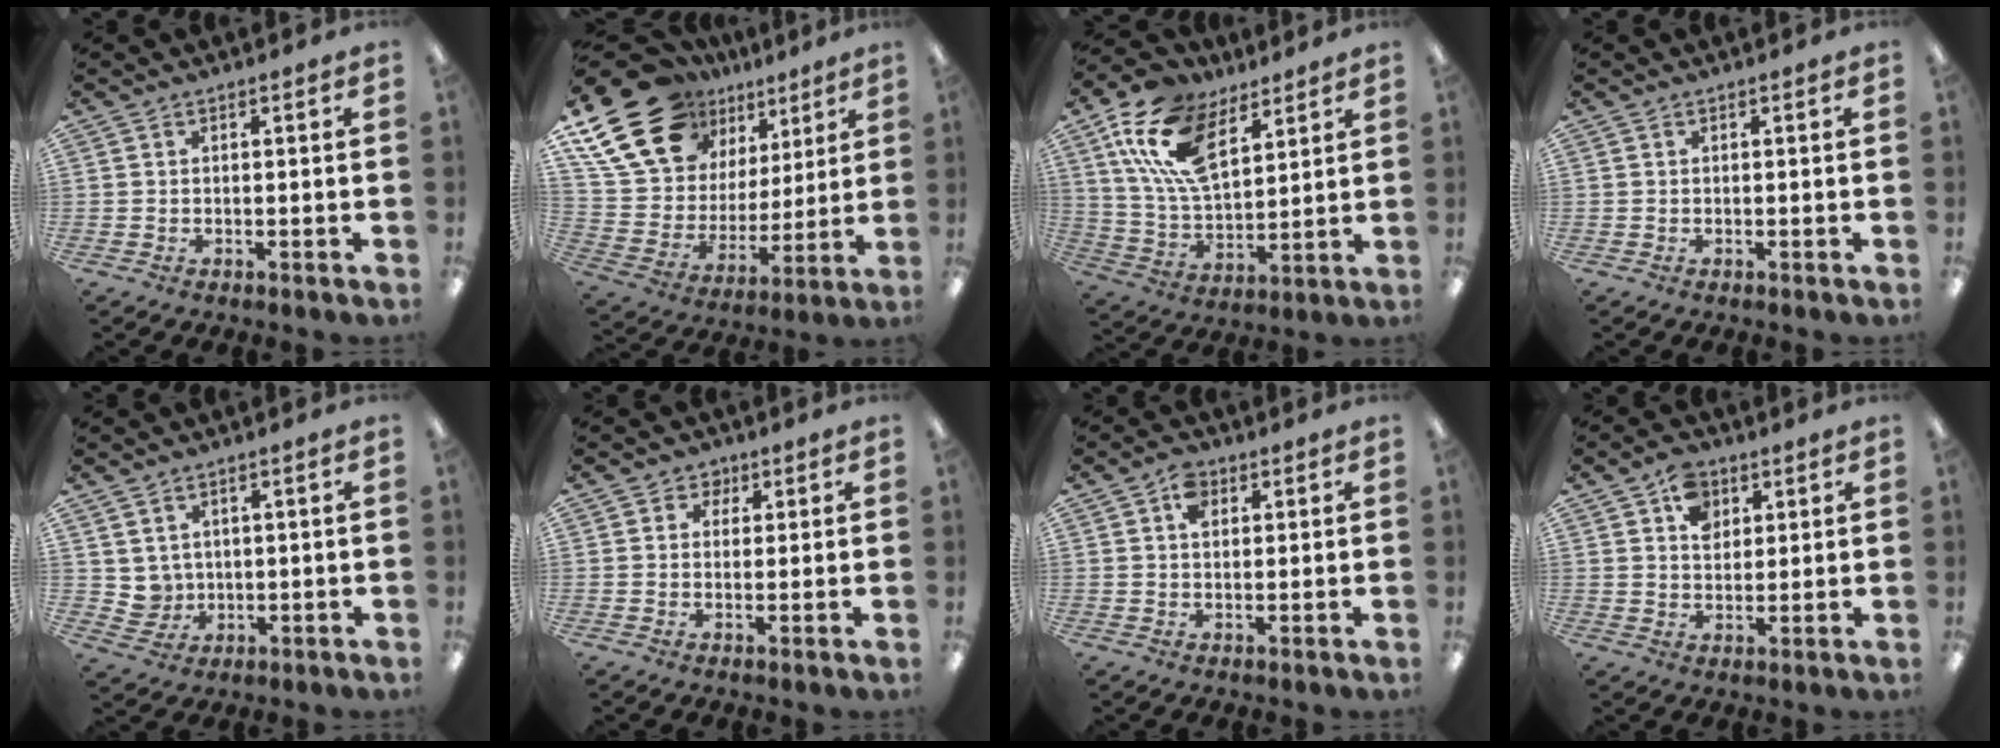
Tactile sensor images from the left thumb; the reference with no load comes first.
{"total": 22.9, "force": [15.2, 13.7, 10.2], "torque": [-0.202, -0.087, 0.289]}
{"total": 18.2, "force": [9.3, 9.9, 12.1], "torque": [-0.251, -0.021, 0.168]}
{"total": 0.0}
{"total": 4.2, "force": [2.3, 3.5, 0.0], "torque": [-0.009, -0.008, 0.044]}
{"total": 3.0, "force": [1.5, 2.6, 0.5], "torque": [-0.002, -0.003, 0.023]}
{"total": 4.5, "force": [1.9, 3.1, 2.6], "torque": [-0.041, -0.001, 0.032]}
{"total": 7.1, "force": [3.6, 5.2, 3.2], "torque": [-0.046, 0.000, 0.064]}